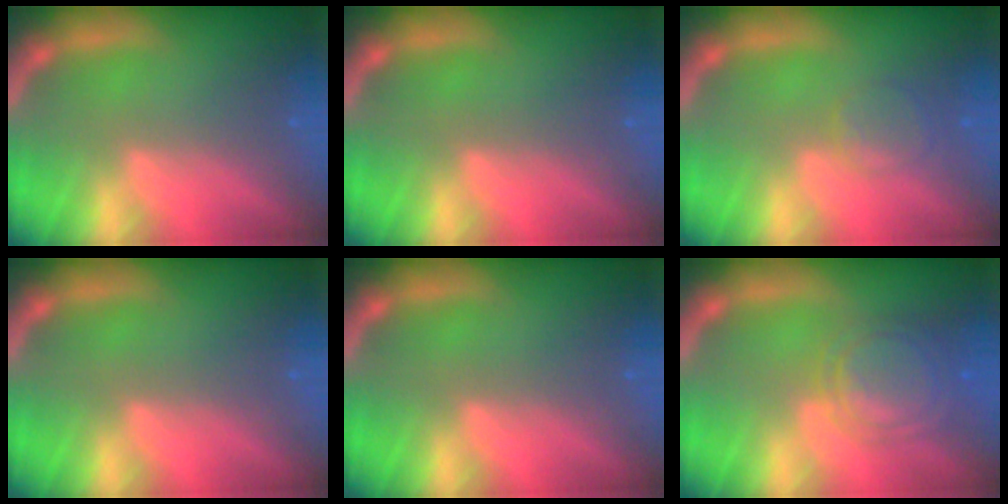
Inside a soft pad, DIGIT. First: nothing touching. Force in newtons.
{"total": 0.0}
{"total": 2.4}
{"total": 0.0}
{"total": 0.0}
{"total": 6.0}